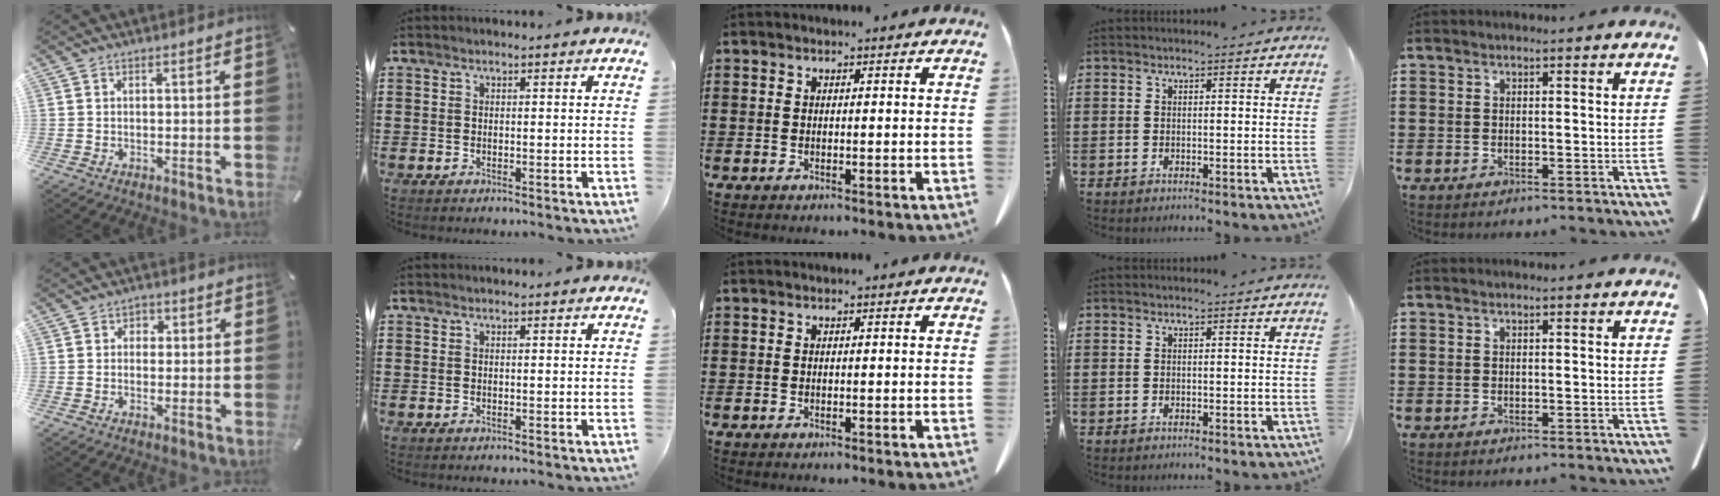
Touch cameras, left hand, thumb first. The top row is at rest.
{"thumb": {"total": 2.1, "force": [-0.5, 1.9, 0.8], "torque": [-0.008, 0.006, -0.014]}}